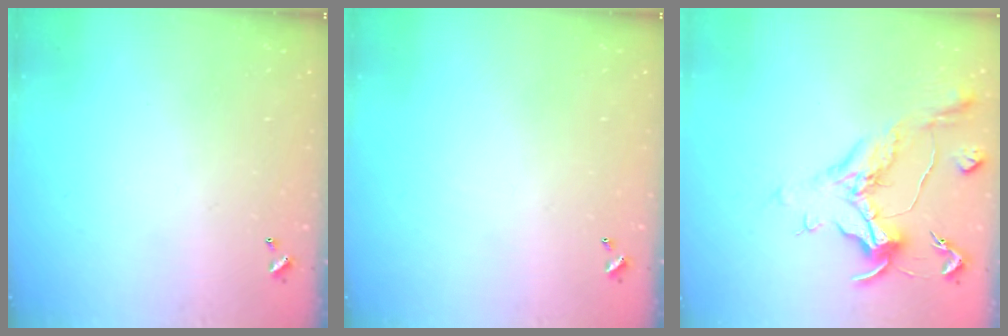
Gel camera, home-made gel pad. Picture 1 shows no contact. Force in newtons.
{"total": 0.0}
{"total": 1.6, "press": 1.5, "slide": 0.6}